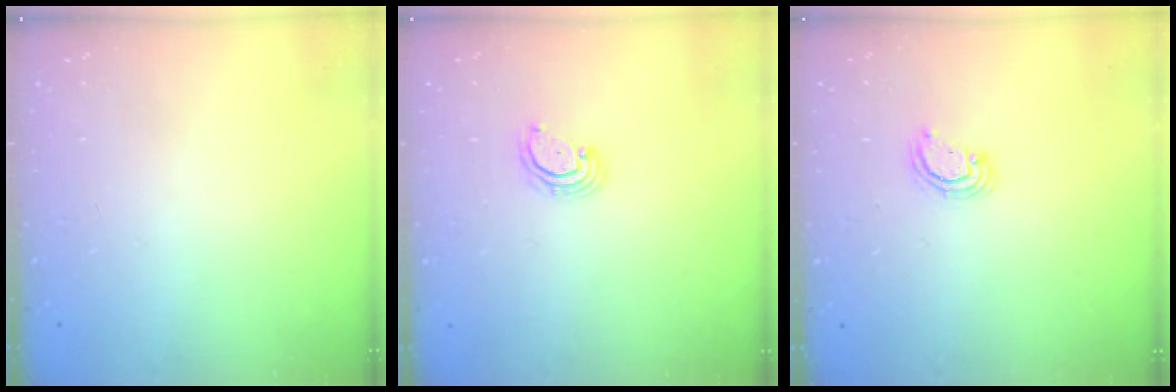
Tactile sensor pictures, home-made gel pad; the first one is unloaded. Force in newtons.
{"total": 2.7, "press": 2.6, "slide": 0.6}
{"total": 2.8, "press": 2.8, "slide": 0.3}